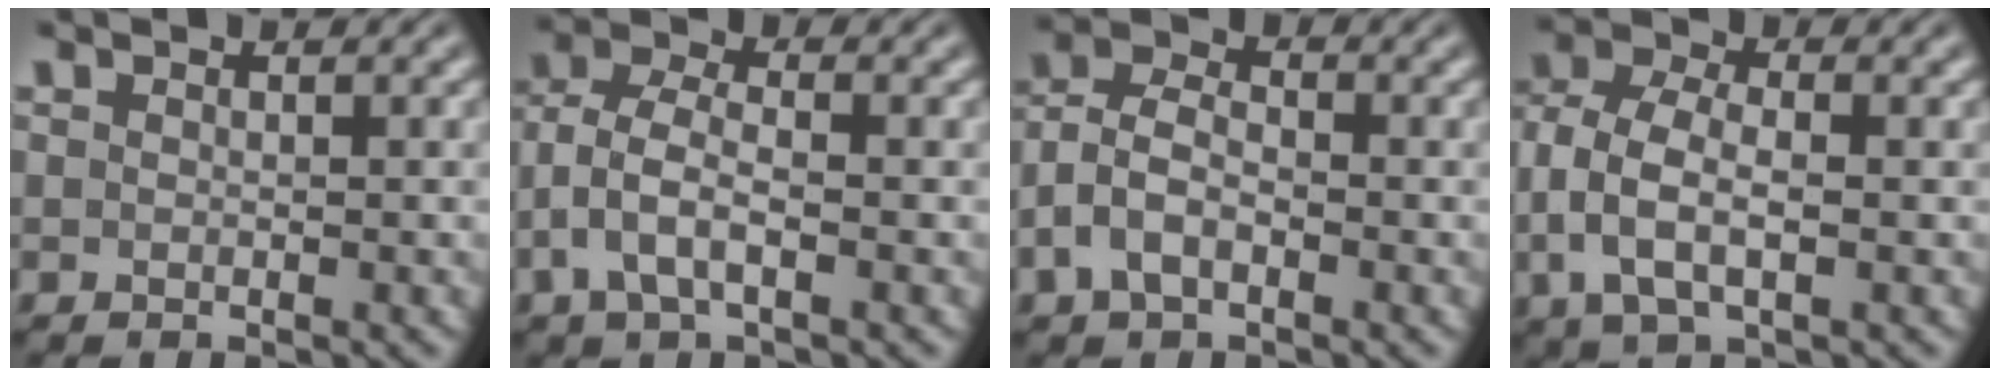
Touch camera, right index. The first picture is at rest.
{"total": 4.5, "force": [-0.6, 3.1, 3.2], "torque": [-0.082, -0.025, -0.001]}
{"total": 5.5, "force": [-1.0, 4.3, 3.2], "torque": [-0.080, -0.019, -0.014]}
{"total": 5.9, "force": [-0.5, 4.0, 4.3], "torque": [-0.107, -0.023, 0.001]}